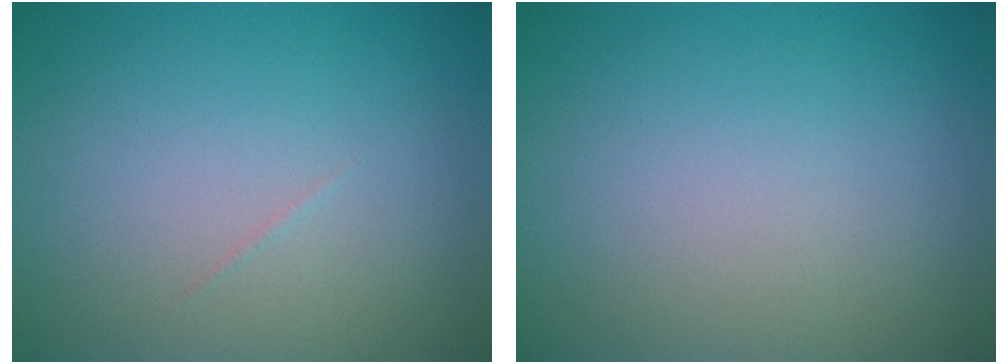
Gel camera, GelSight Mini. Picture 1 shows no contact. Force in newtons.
{"total": 0.0}